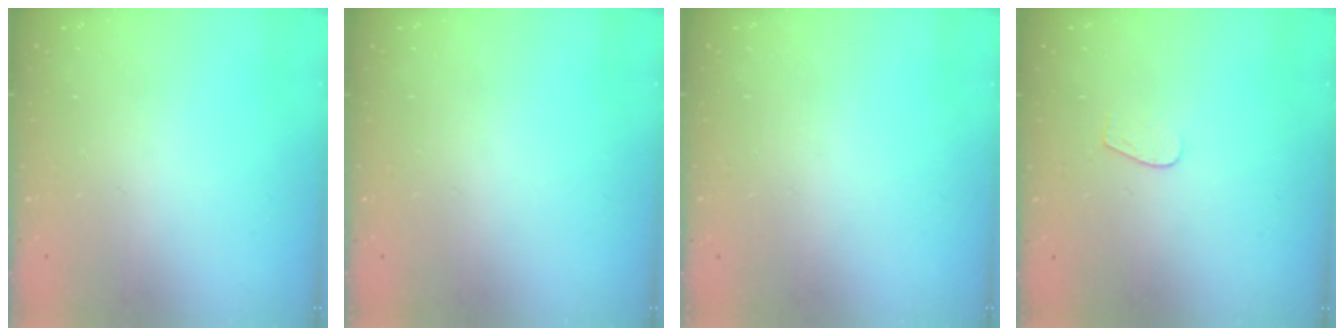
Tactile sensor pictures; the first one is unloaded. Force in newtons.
{"total": 0.0}
{"total": 0.0}
{"total": 3.1, "press": 3.1, "slide": 0.2}